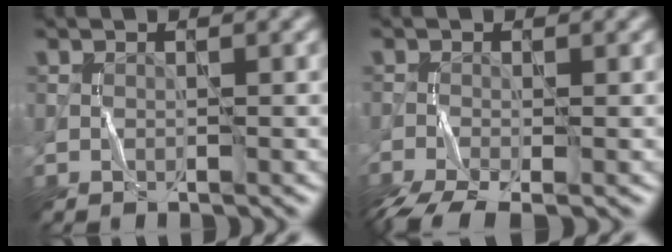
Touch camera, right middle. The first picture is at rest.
{"total": 4.5, "force": [-3.2, 1.3, 2.9], "torque": [-0.060, -0.014, -0.066]}